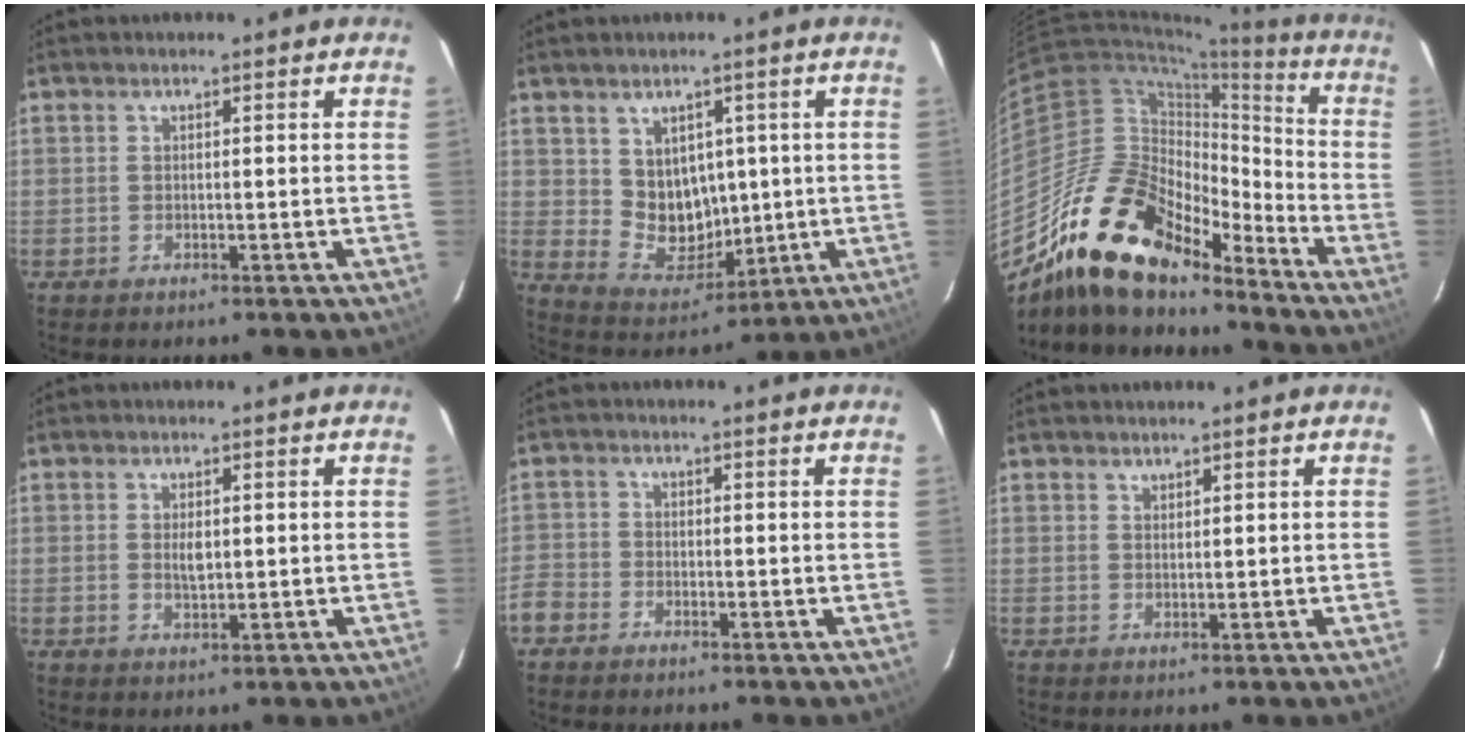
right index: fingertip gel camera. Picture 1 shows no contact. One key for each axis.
{"total": 9.0, "fx": 1.9, "fy": 7.8, "fz": 4.1, "tx": -0.075, "ty": -0.004, "tz": 0.057}
{"total": 21.9, "fx": -16.8, "fy": 8.4, "fz": 11.2, "tx": -0.201, "ty": -0.005, "tz": -0.306}
{"total": 2.5, "fx": 0.3, "fy": 1.3, "fz": 2.1, "tx": -0.037, "ty": -0.001, "tz": 0.006}
{"total": 5.8, "fx": -3.5, "fy": 4.4, "fz": 1.4, "tx": -0.051, "ty": 0.005, "tz": -0.077}
{"total": 1.0, "fx": 0.9, "fy": 0.4, "fz": 0.0, "tx": 0.000, "ty": 0.001, "tz": 0.017}